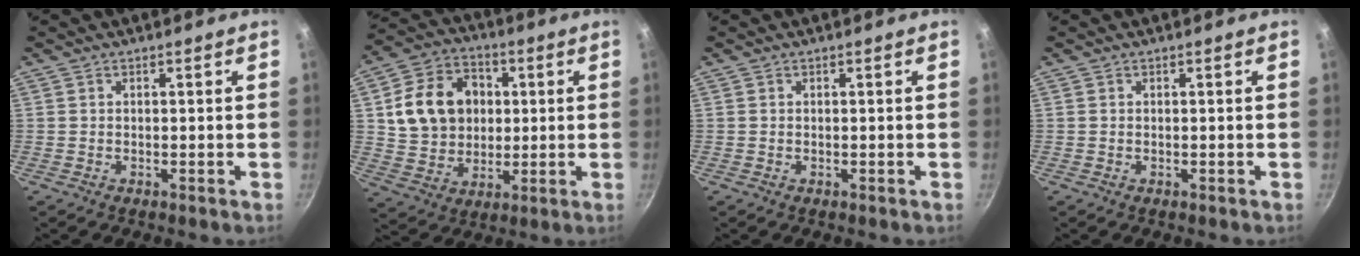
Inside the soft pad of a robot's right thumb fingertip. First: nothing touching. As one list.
[{"total": 15.9, "force": [2.5, 12.9, 9.0], "torque": [-0.132, 0.012, 0.046]}, {"total": 0.0}, {"total": 0.0}]